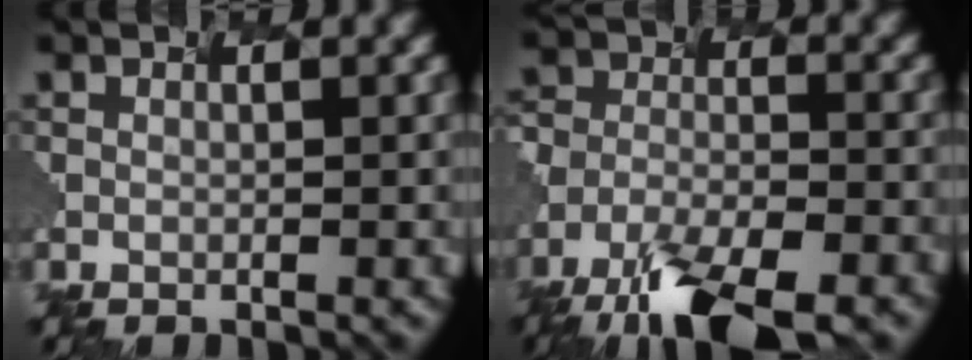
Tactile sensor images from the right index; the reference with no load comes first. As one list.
[{"total": 10.0, "force": [-7.9, 2.9, 5.4], "torque": [-0.133, -0.020, -0.128]}]